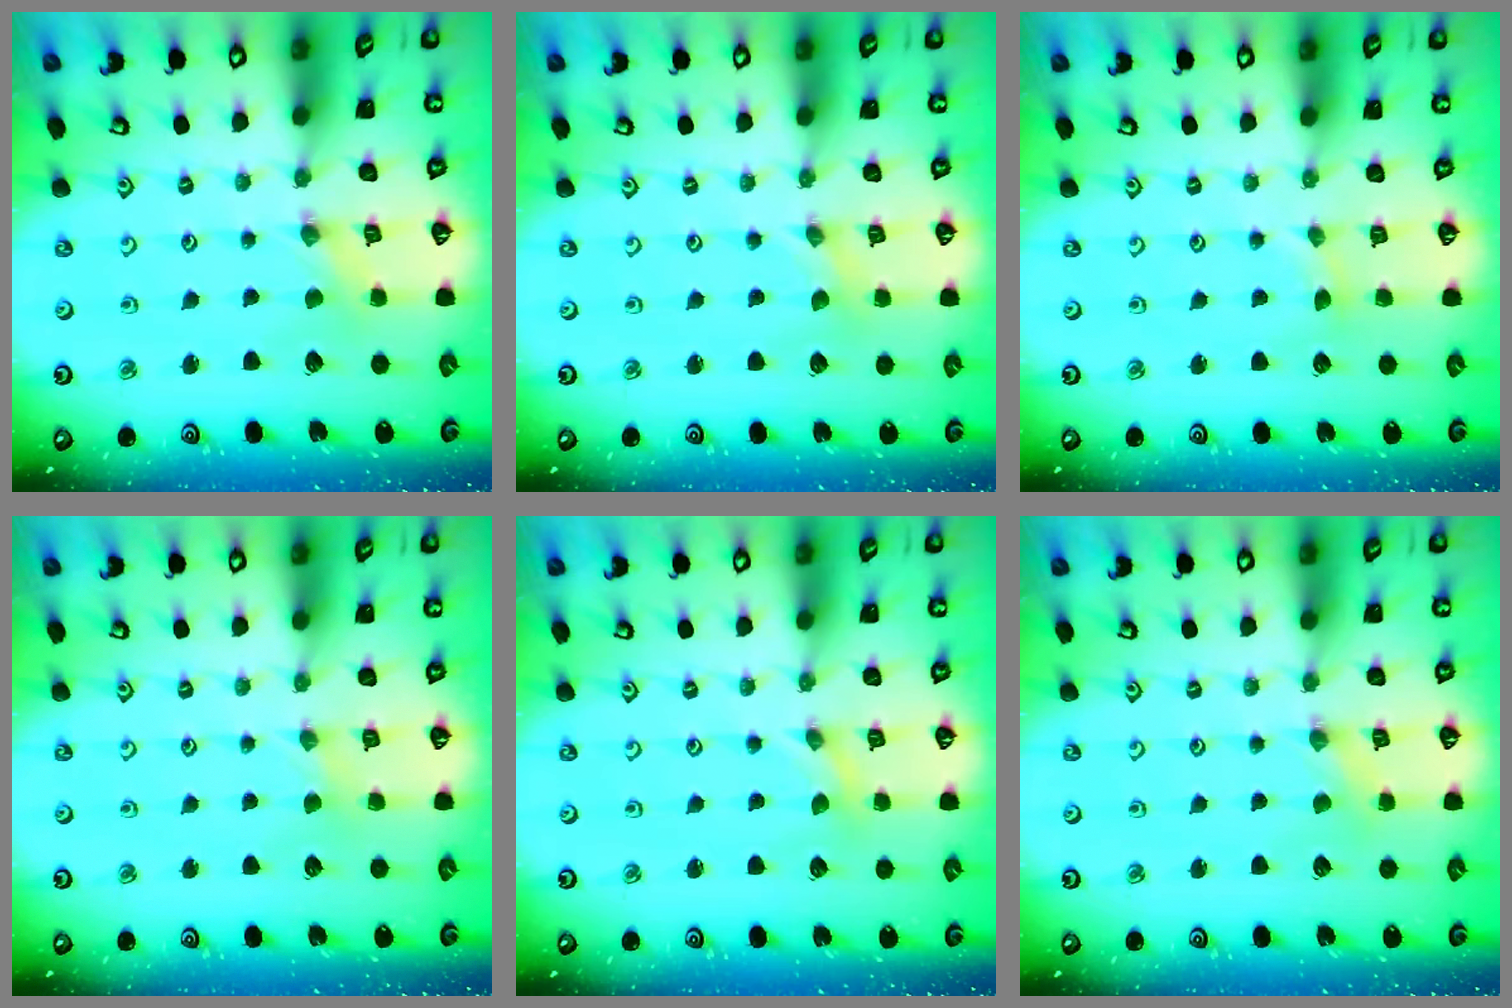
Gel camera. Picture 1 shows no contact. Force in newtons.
{"total": 0.0}
{"total": 2.3, "press": 2.3, "slide": 0.3}
{"total": 1.7, "press": 1.6, "slide": 0.4}
{"total": 0.0}
{"total": 0.7, "press": 0.7, "slide": 0.2}